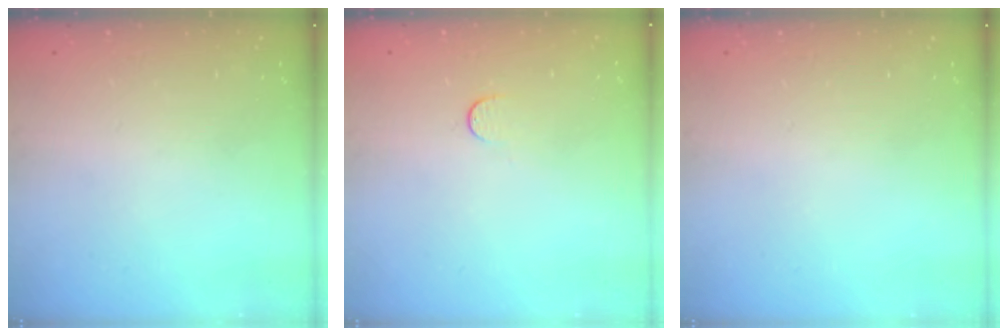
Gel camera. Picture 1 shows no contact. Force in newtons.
{"total": 3.3, "press": 3.2, "slide": 0.3}
{"total": 0.0}